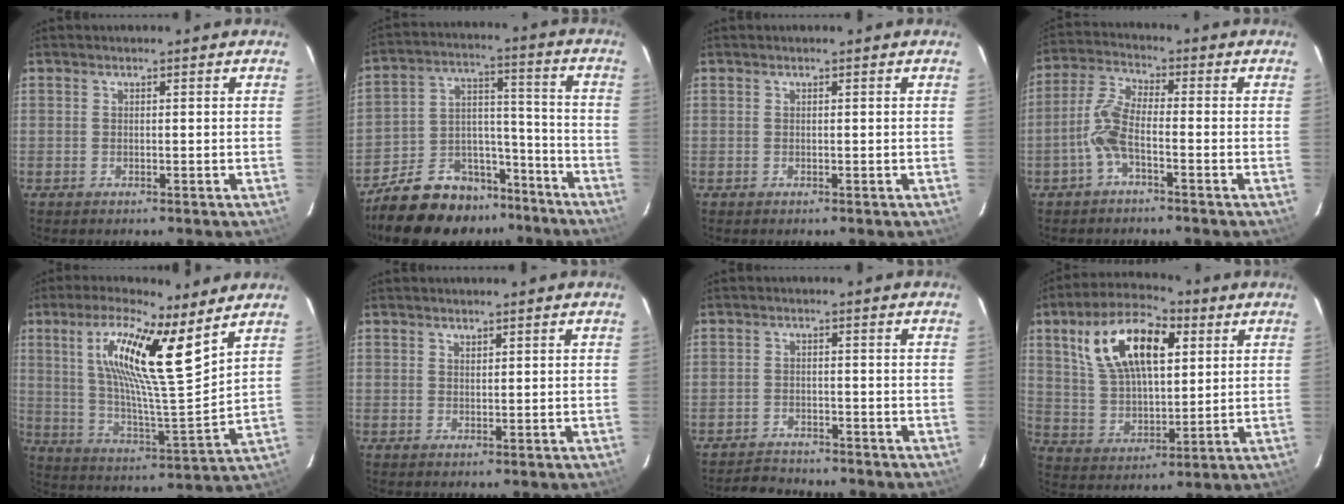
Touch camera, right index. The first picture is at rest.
{"total": 17.6, "force": [-13.8, 8.9, 6.2], "torque": [-0.135, 0.053, -0.201]}
{"total": 0.0}
{"total": 6.2, "force": [-2.6, 1.7, 5.4], "torque": [-0.126, 0.012, -0.057]}
{"total": 17.3, "force": [9.2, 2.2, 14.5], "torque": [-0.252, 0.004, 0.163]}
{"total": 0.8, "force": [0.7, 0.4, 0.1], "torque": [-0.003, 0.001, 0.013]}
{"total": 5.6, "force": [-5.4, 1.6, 0.8], "torque": [-0.032, 0.009, -0.084]}
{"total": 17.3, "force": [6.8, 8.4, 13.5], "torque": [-0.252, 0.030, 0.128]}